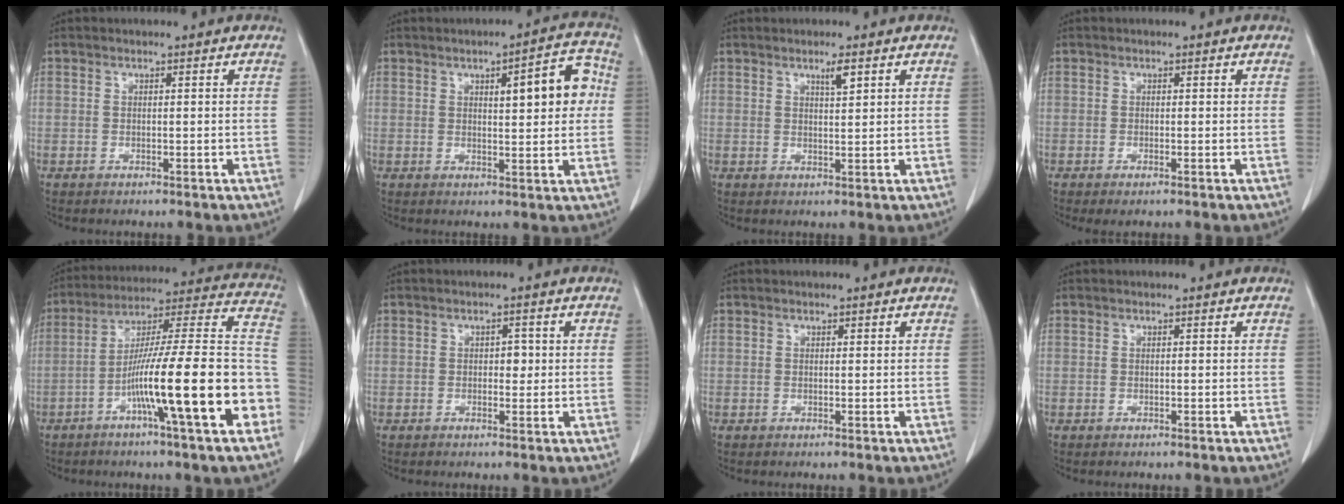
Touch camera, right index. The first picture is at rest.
{"total": 8.2, "force": [1.8, 2.1, 7.7], "torque": [-0.097, 0.019, 0.023]}
{"total": 2.1, "force": [1.3, 0.2, 1.7], "torque": [-0.032, -0.003, 0.025]}
{"total": 1.2, "force": [-0.6, 0.2, 0.9], "torque": [-0.015, -0.003, -0.008]}
{"total": 22.2, "force": [-7.7, 0.8, 20.8], "torque": [-0.270, 0.010, -0.127]}
{"total": 1.7, "force": [0.1, 1.1, 1.3], "torque": [-0.014, 0.003, 0.001]}
{"total": 0.0}
{"total": 0.0}